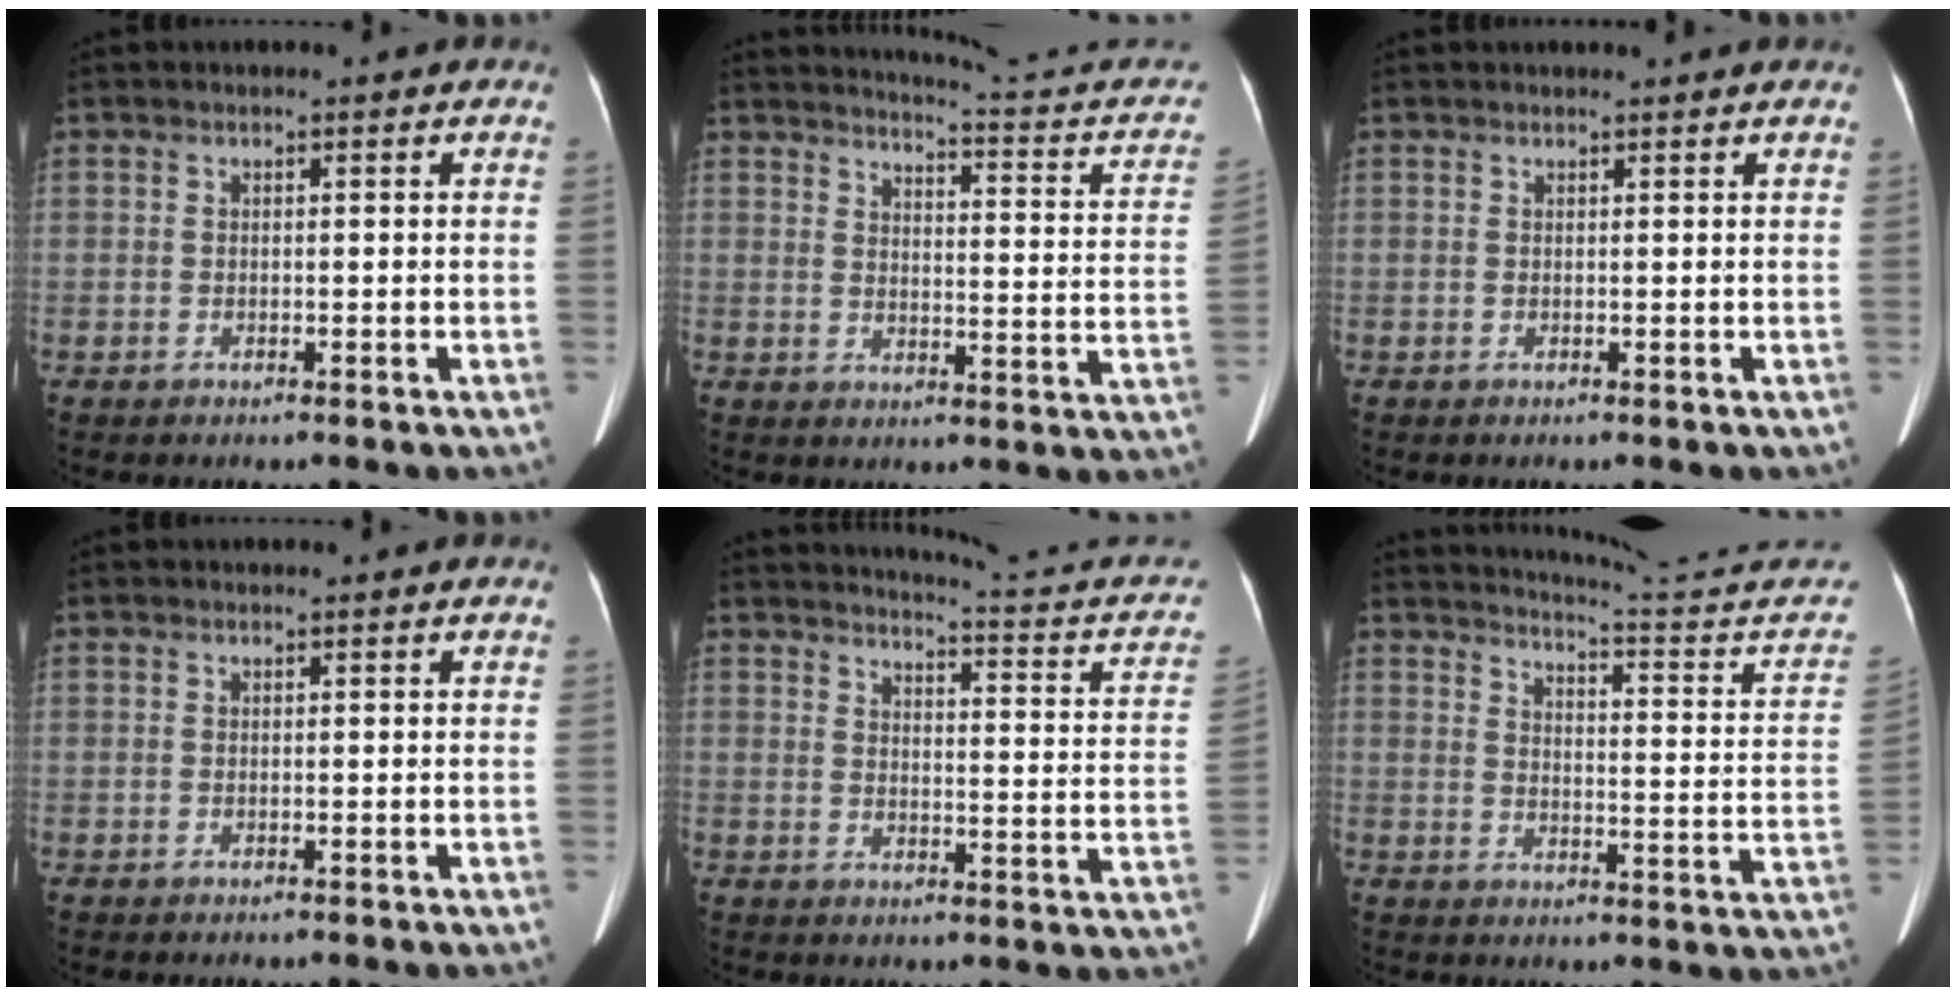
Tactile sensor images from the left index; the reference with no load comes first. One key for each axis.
{"total": 14.7, "fx": 13.5, "fy": 1.6, "fz": 5.8, "tx": -0.069, "ty": -0.047, "tz": 0.139}
{"total": 2.2, "fx": 2.1, "fy": -0.2, "fz": 0.6, "tx": -0.009, "ty": 0.011, "tz": 0.026}
{"total": 0.0}
{"total": 14.4, "fx": 12.6, "fy": 2.2, "fz": 6.6, "tx": -0.079, "ty": -0.035, "tz": 0.126}
{"total": 19.6, "fx": 18.8, "fy": -1.3, "fz": 5.4, "tx": -0.082, "ty": -0.104, "tz": 0.223}